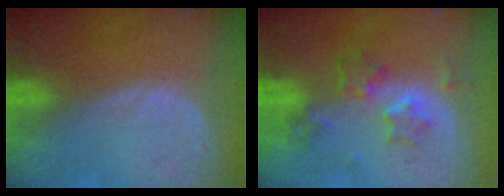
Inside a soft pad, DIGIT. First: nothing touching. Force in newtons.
{"total": 6.0, "press": 5.7, "slide": 1.8}